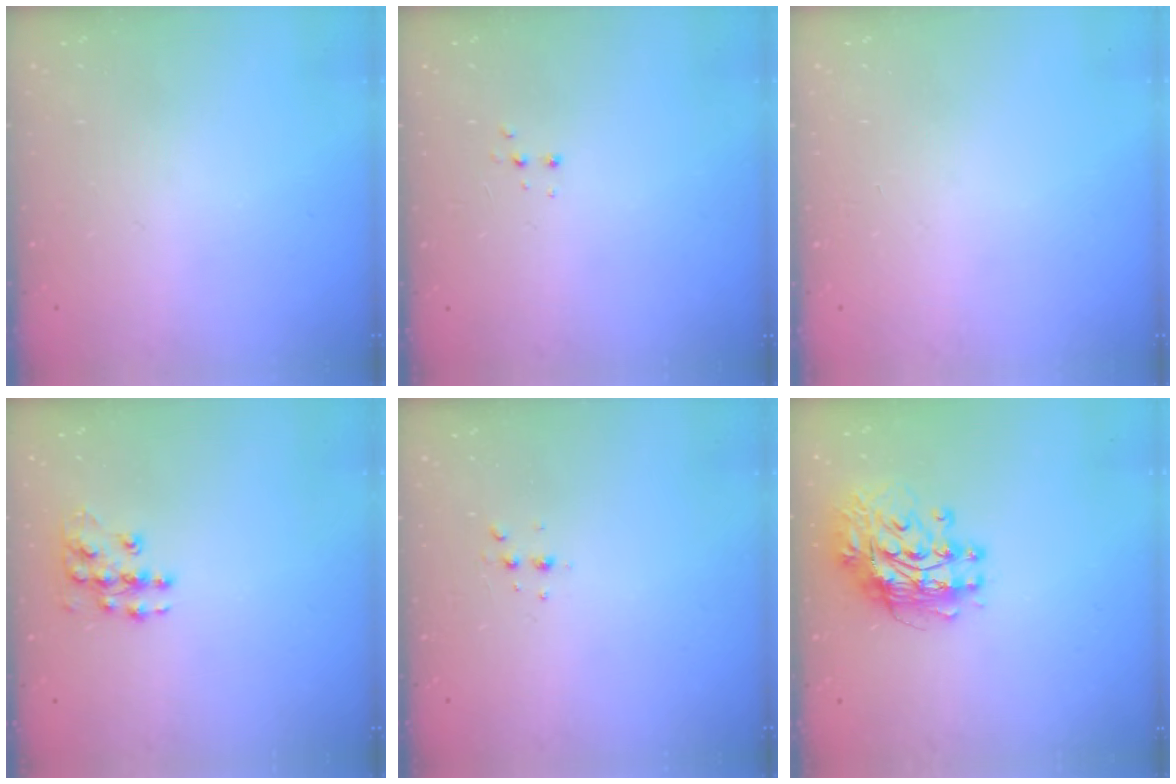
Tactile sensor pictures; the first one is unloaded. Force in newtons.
{"total": 2.7, "press": 2.7, "slide": 0.5}
{"total": 0.0}
{"total": 10.0, "press": 10.0, "slide": 0.7}
{"total": 3.1, "press": 3.1, "slide": 0.6}
{"total": 12.3, "press": 12.2, "slide": 1.1}